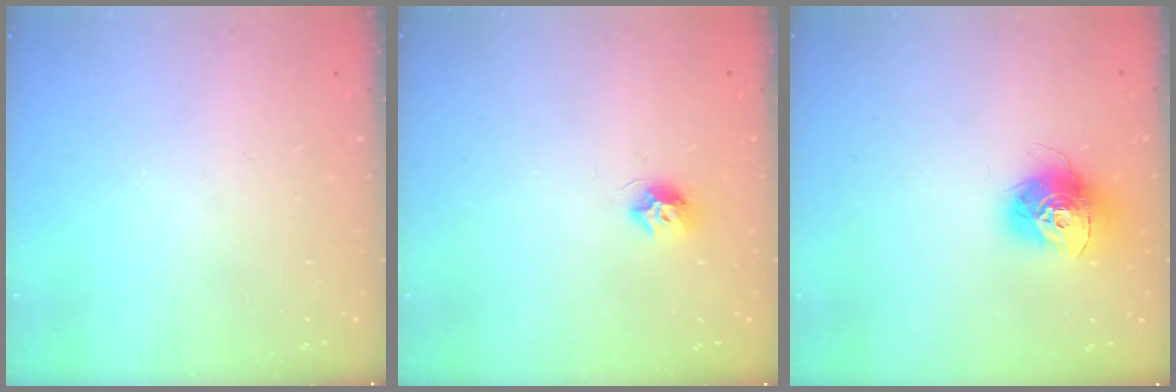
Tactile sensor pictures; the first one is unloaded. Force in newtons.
{"total": 7.4, "press": 7.4, "slide": 0.3}
{"total": 13.9, "press": 13.9, "slide": 1.3}